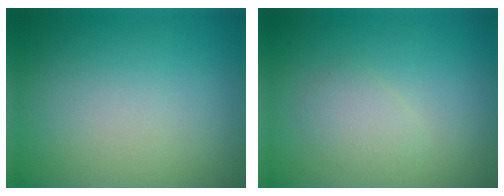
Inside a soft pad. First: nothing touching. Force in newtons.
{"total": 1.6, "press": 1.6, "slide": 0.1}